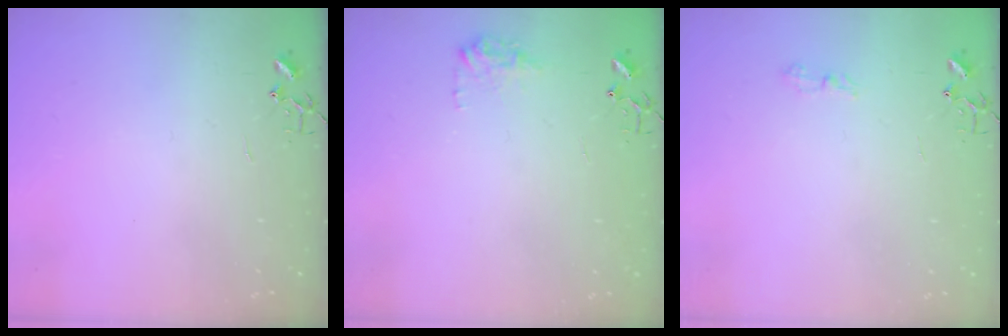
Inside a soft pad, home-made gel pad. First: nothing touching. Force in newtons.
{"total": 8.7, "press": 8.7, "slide": 0.4}
{"total": 5.4, "press": 5.4, "slide": 0.7}